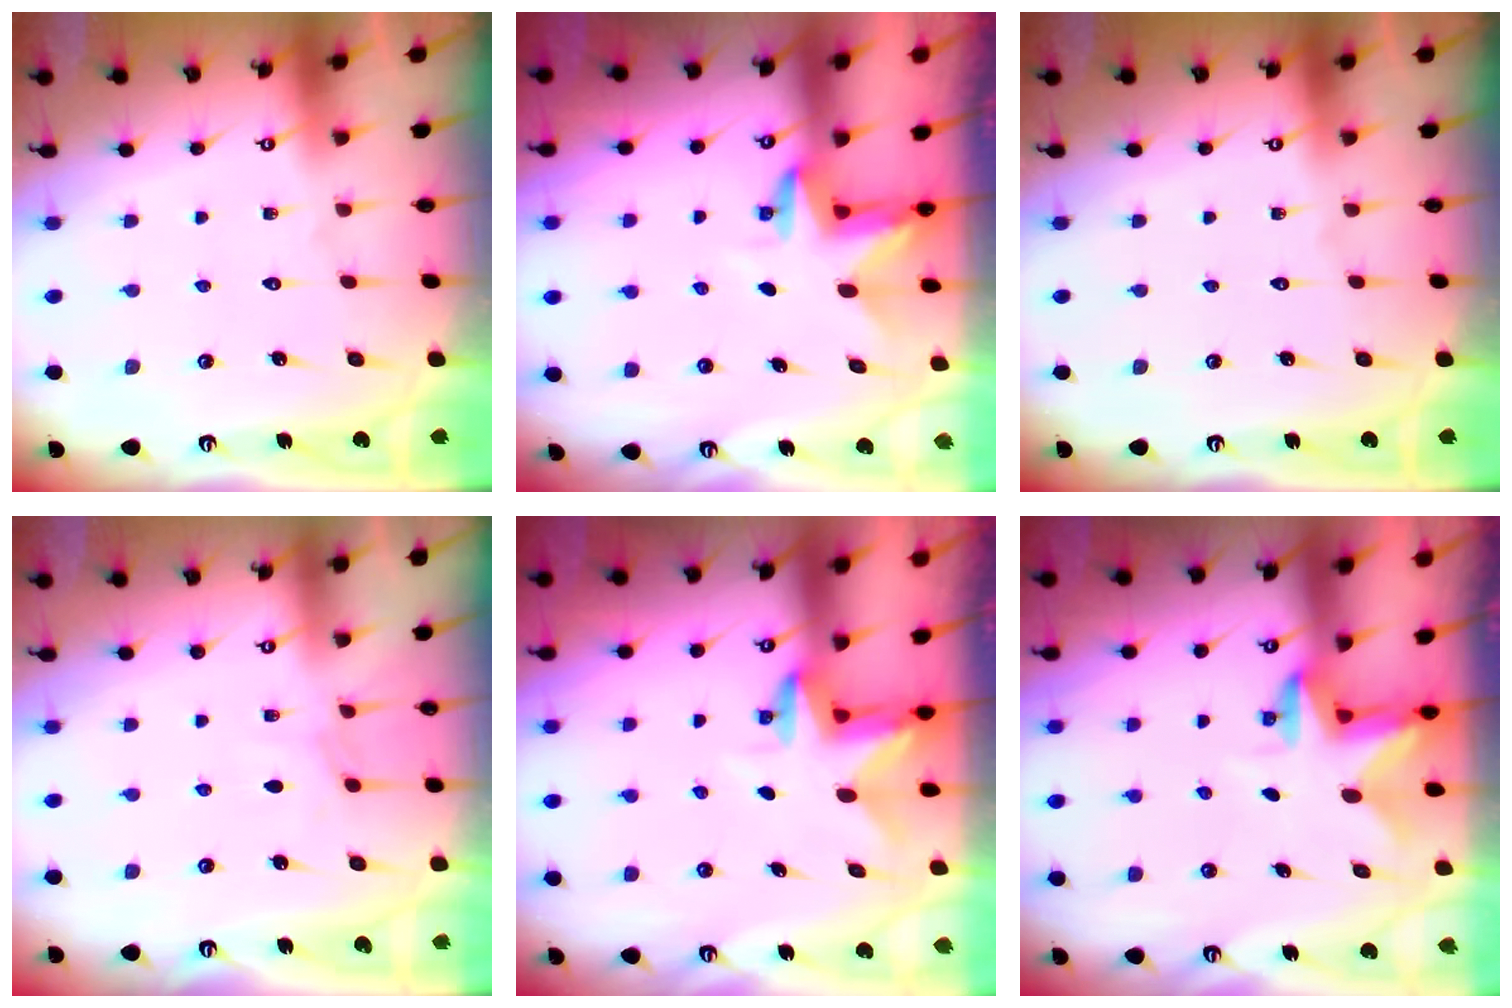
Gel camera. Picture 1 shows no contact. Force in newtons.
{"total": 3.2, "press": 3.2, "slide": 0.1}
{"total": 0.0}
{"total": 2.9, "press": 2.8, "slide": 0.5}
{"total": 3.0, "press": 3.0, "slide": 0.3}
{"total": 2.7, "press": 2.7, "slide": 0.5}